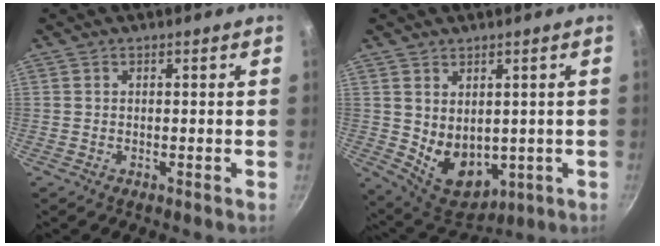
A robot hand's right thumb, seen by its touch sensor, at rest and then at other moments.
{"total": 10.2, "force": [0.6, 7.2, 7.1], "torque": [-0.085, -0.027, 0.039]}